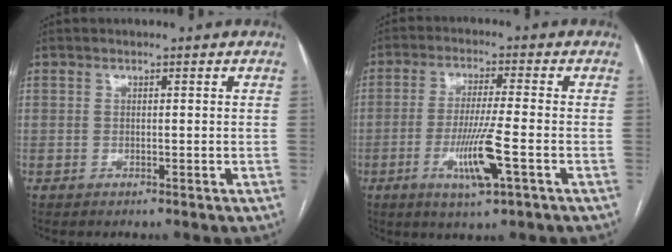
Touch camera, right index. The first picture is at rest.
{"total": 8.6, "force": [-3.1, -0.1, 8.1], "torque": [-0.155, -0.015, -0.055]}